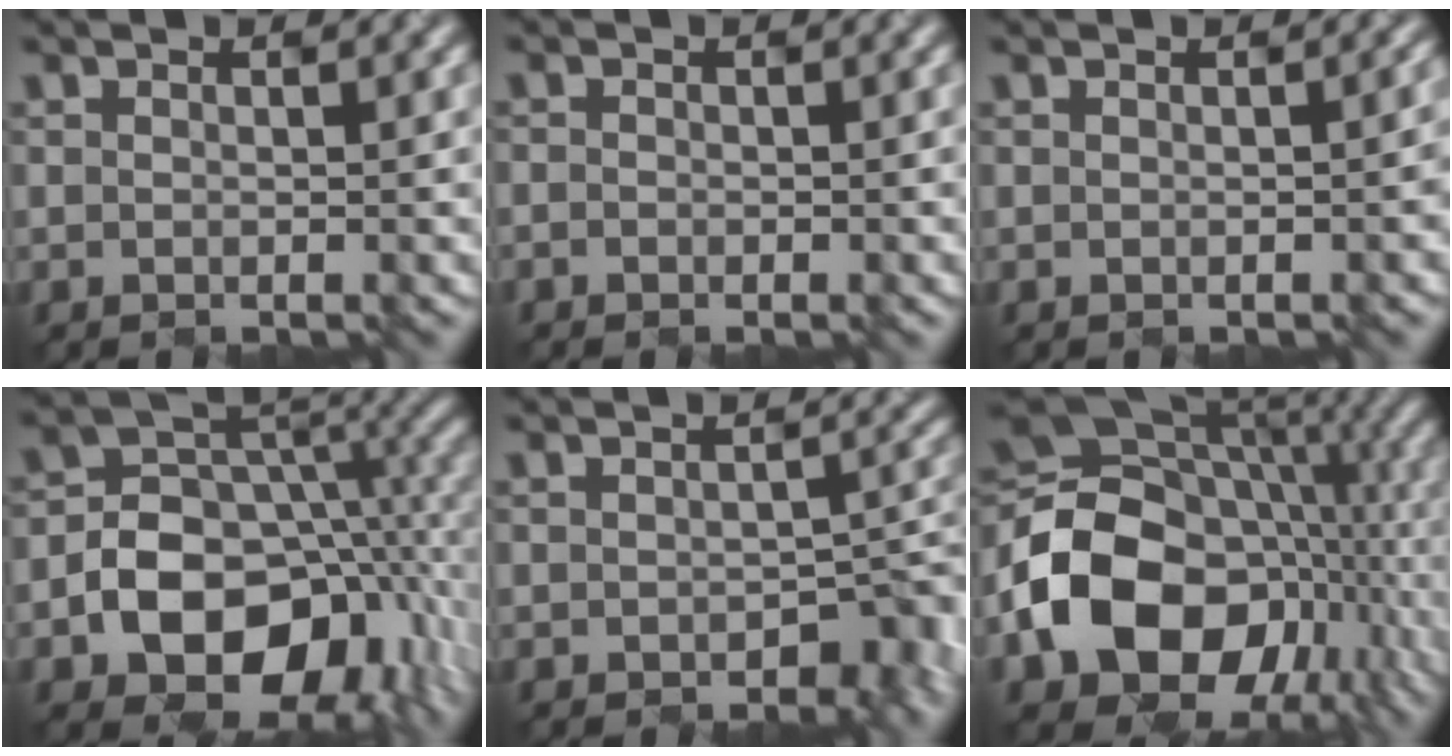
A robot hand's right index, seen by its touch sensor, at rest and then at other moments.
{"total": 0.9, "force": [-0.8, -0.1, -0.4], "torque": [0.003, 0.004, -0.006]}
{"total": 2.7, "force": [0.3, 1.4, 2.4], "torque": [-0.009, 0.029, -0.003]}
{"total": 11.7, "force": [-5.1, 7.8, 7.0], "torque": [-0.107, -0.003, -0.079]}
{"total": 4.3, "force": [-1.9, 2.4, 3.0], "torque": [-0.034, -0.002, -0.010]}
{"total": 15.7, "force": [-5.5, 11.9, 8.6], "torque": [-0.167, -0.009, -0.090]}